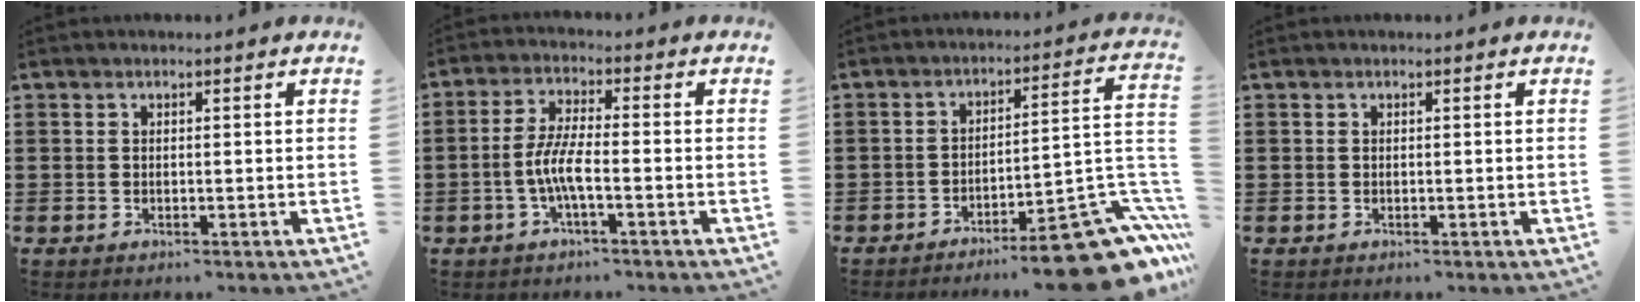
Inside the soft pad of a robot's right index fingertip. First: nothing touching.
{"total": 5.6, "force": [-1.9, 0.9, 5.2], "torque": [-0.119, -0.010, -0.044]}
{"total": 14.0, "force": [-9.7, 3.2, 9.5], "torque": [-0.101, 0.035, -0.162]}
{"total": 0.0}